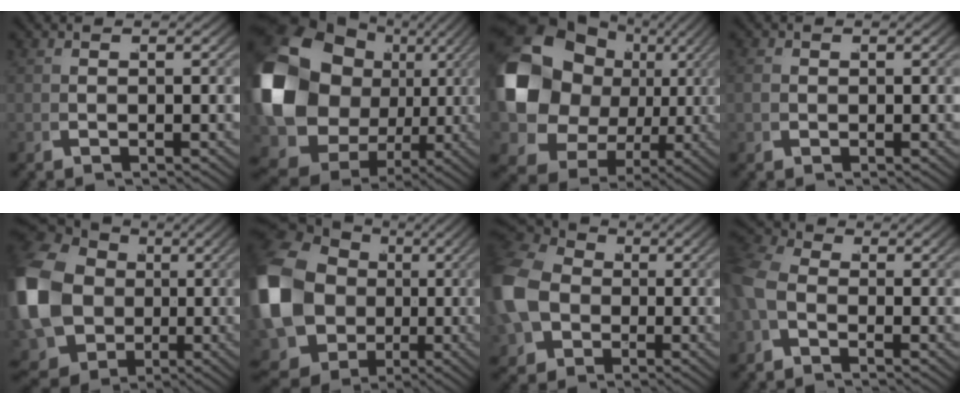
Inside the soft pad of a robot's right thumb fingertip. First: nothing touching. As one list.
[{"total": 17.0, "force": [0.3, 12.8, 11.1], "torque": [-0.267, -0.064, 0.038]}, {"total": 16.1, "force": [0.6, 12.5, 10.2], "torque": [-0.239, -0.058, 0.032]}, {"total": 0.8, "force": [0.2, 0.8, 0.3], "torque": [-0.012, -0.009, 0.008]}, {"total": 17.0, "force": [-0.2, 14.3, 9.2], "torque": [-0.268, -0.067, 0.021]}, {"total": 16.0, "force": [-1.7, 13.6, 8.3], "torque": [-0.256, -0.078, 0.002]}, {"total": 12.3, "force": [0.6, 10.2, 6.9], "torque": [-0.167, -0.021, 0.014]}, {"total": 4.4, "force": [0.2, 3.6, 2.6], "torque": [-0.058, -0.006, -0.003]}]